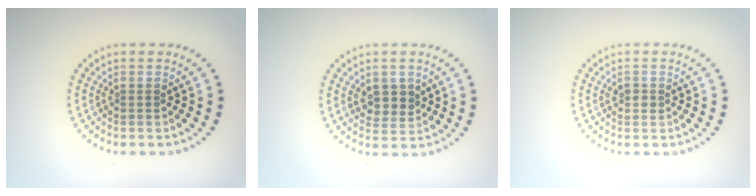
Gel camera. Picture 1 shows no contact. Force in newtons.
{"total": 2.6, "press": 2.4, "slide": 0.9}
{"total": 1.0, "press": 1.0, "slide": 0.1}